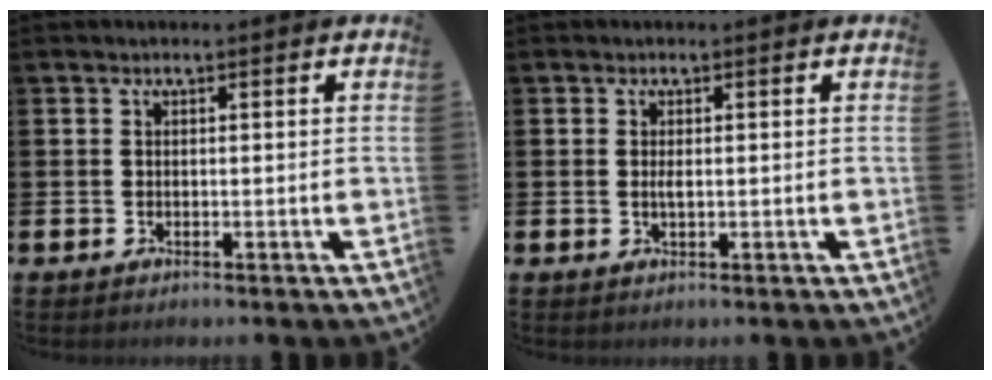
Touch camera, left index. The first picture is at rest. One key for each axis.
{"total": 1.0, "fx": 0.1, "fy": 0.3, "fz": 0.9, "tx": -0.026, "ty": 0.005, "tz": 0.002}